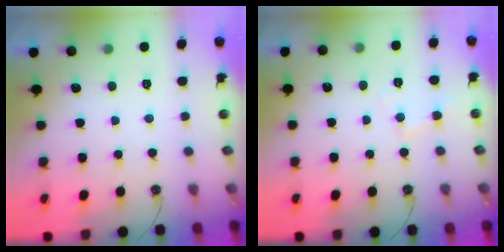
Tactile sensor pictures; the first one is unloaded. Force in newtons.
{"total": 4.8, "press": 4.8, "slide": 0.6}